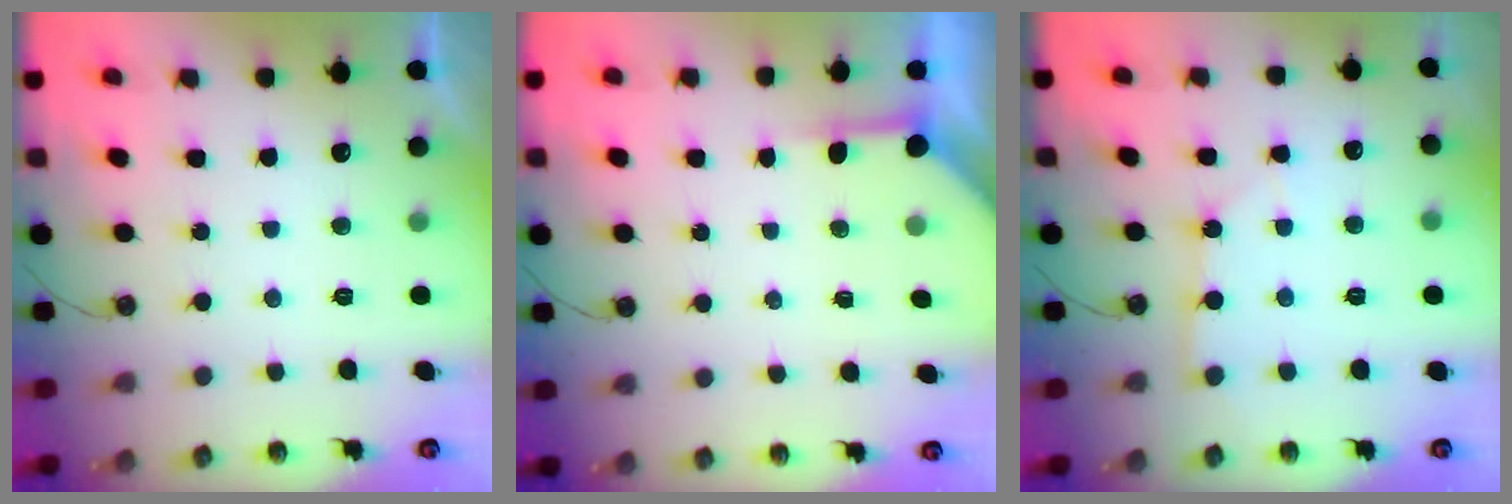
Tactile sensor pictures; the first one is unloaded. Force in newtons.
{"total": 3.9, "press": 3.8, "slide": 0.4}
{"total": 2.5, "press": 2.5, "slide": 0.3}